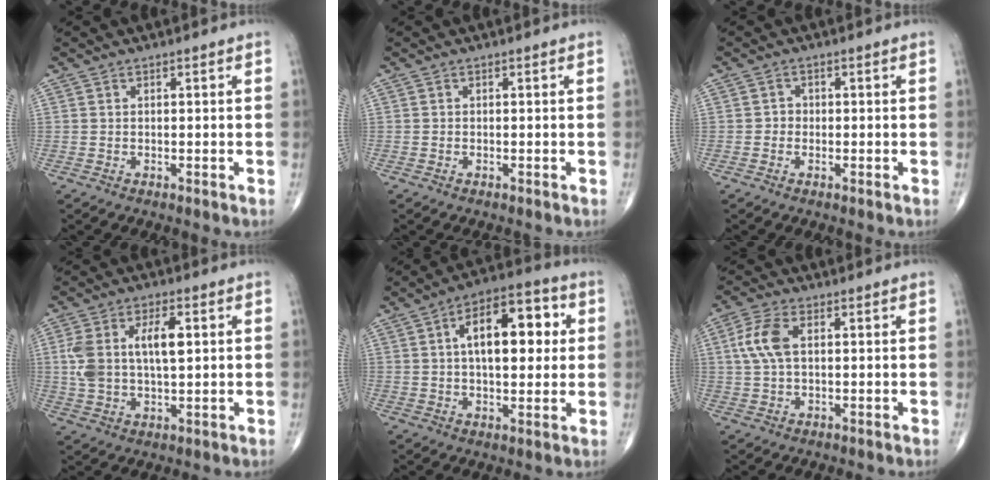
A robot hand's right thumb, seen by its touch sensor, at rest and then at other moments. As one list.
[{"total": 0.0}, {"total": 1.3, "force": [-0.3, 1.2, 0.4], "torque": [0.008, 0.008, -0.009]}, {"total": 11.0, "force": [2.0, 5.4, 9.4], "torque": [-0.188, 0.008, 0.041]}, {"total": 15.0, "force": [3.0, 7.4, 12.7], "torque": [-0.164, 0.016, 0.040]}, {"total": 6.5, "force": [1.2, 3.4, 5.4], "torque": [-0.130, 0.014, 0.022]}]